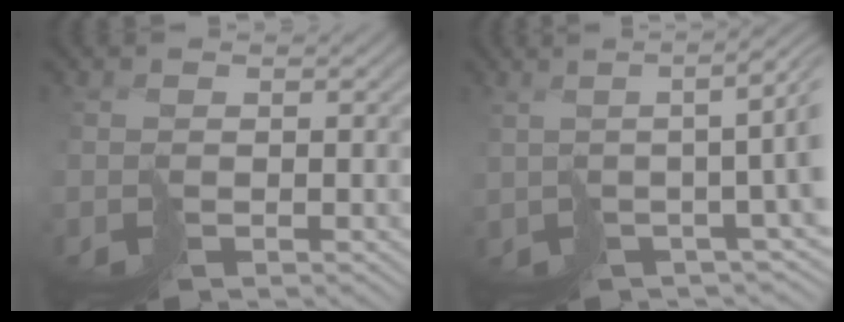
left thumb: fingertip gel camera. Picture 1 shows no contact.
{"total": 7.7, "force": [1.0, 0.6, 7.6], "torque": [-0.106, 0.008, 0.024]}